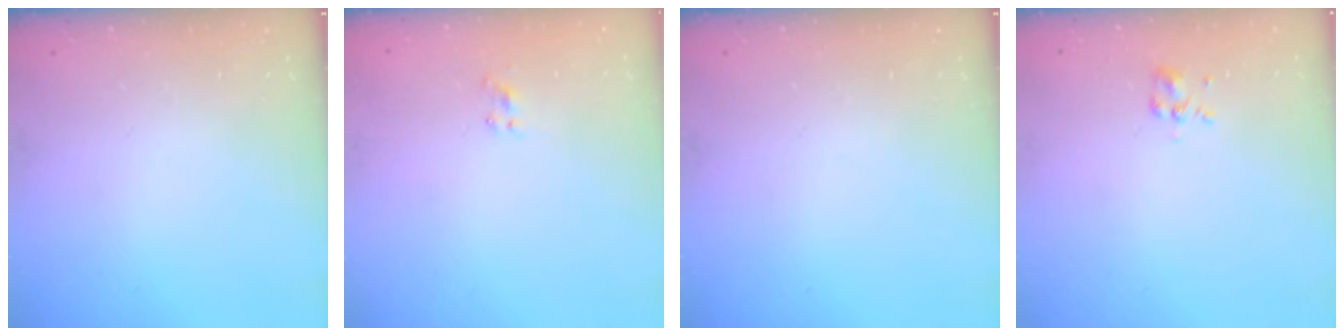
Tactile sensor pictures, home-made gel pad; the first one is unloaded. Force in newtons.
{"total": 1.5, "press": 1.3, "slide": 0.8}
{"total": 0.0}
{"total": 1.9, "press": 1.8, "slide": 0.8}